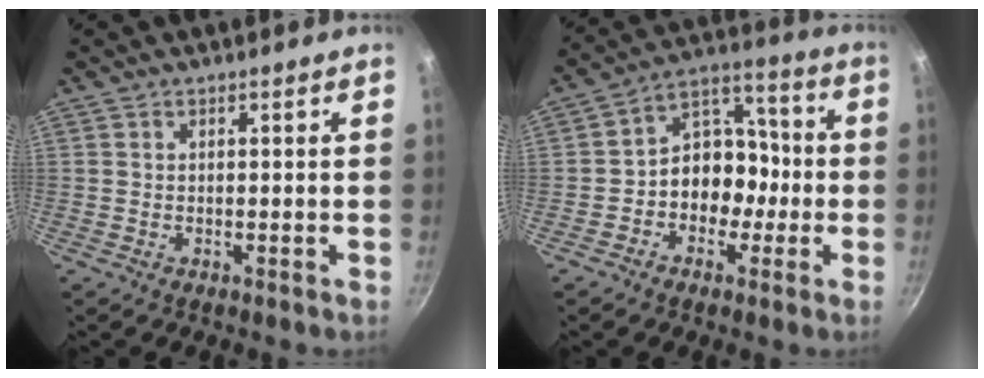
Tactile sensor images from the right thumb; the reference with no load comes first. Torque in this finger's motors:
{"motor_torque": [-0.20, 0.66, 0.32, 0.21, 0.08]}